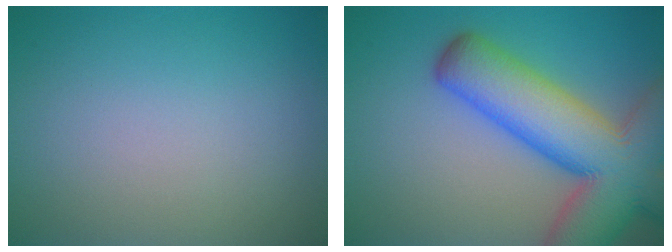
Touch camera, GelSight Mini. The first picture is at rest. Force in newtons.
{"total": 13.4, "press": 13.3, "slide": 0.7}